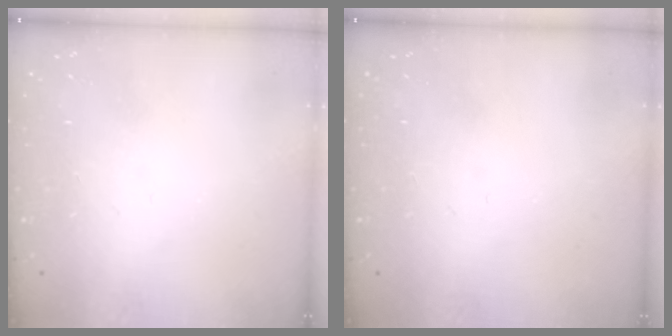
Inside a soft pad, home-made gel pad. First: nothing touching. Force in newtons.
{"total": 0.0}